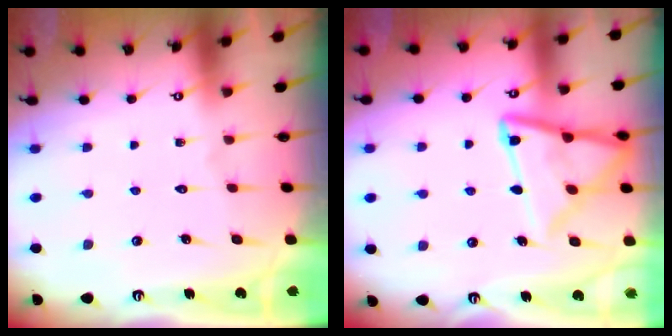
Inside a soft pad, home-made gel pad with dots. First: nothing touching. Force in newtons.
{"total": 14.6, "press": 14.5, "slide": 1.4}